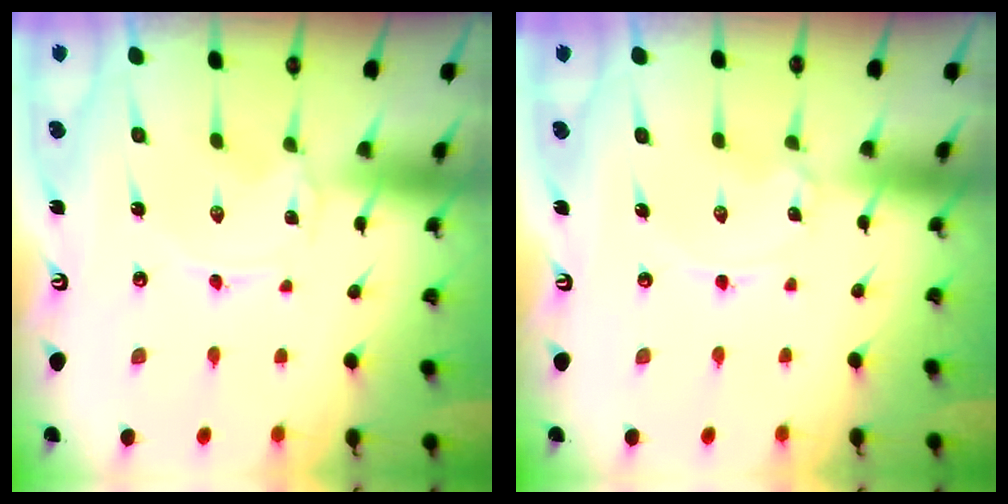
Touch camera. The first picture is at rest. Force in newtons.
{"total": 1.2, "press": 1.2, "slide": 0.1}